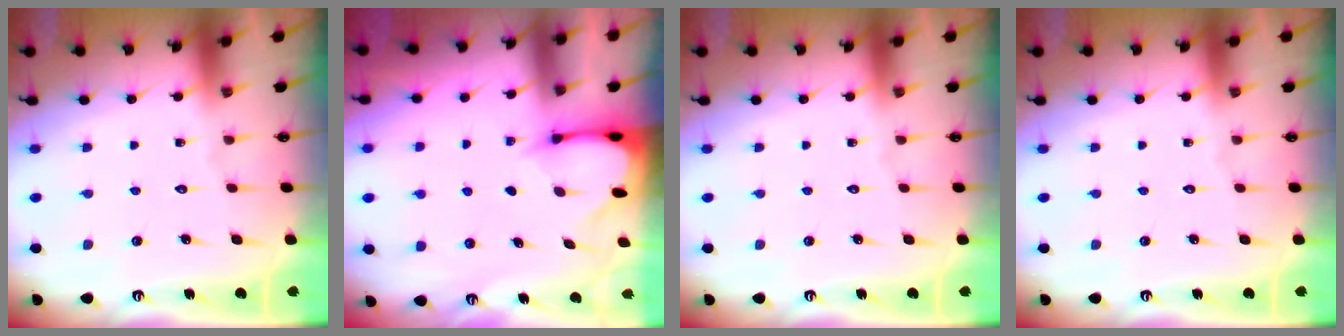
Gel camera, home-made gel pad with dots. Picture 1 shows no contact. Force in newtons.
{"total": 2.5, "press": 2.5, "slide": 0.3}
{"total": 0.0}
{"total": 0.0}